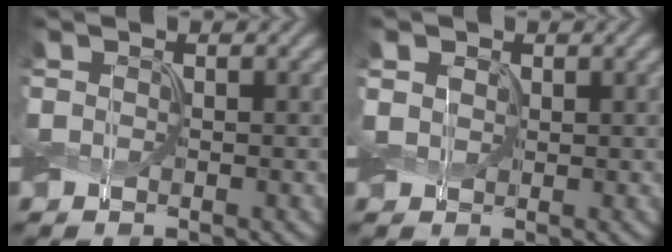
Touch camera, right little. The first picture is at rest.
{"total": 1.4, "force": [0.4, 1.2, 0.6], "torque": [-0.017, 0.000, 0.004]}